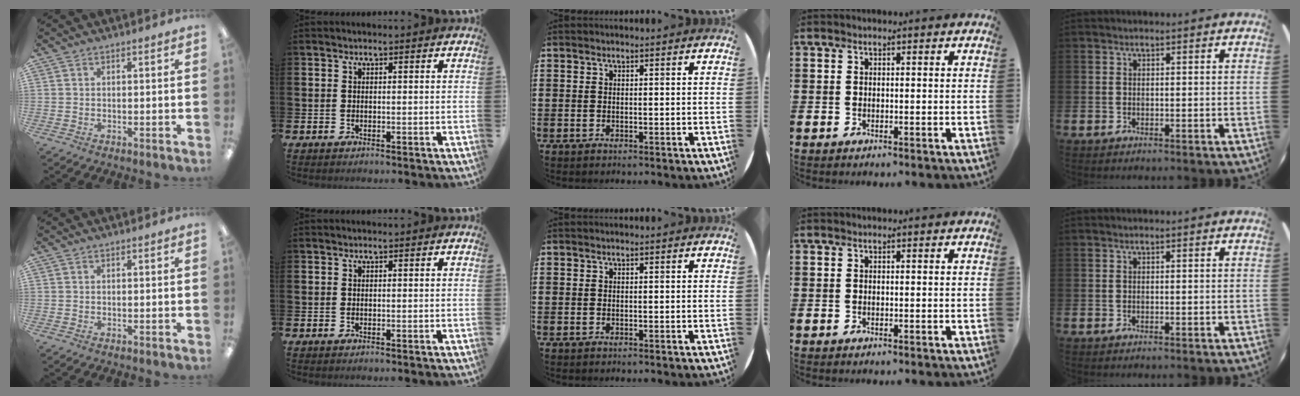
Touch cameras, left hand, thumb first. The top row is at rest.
{}